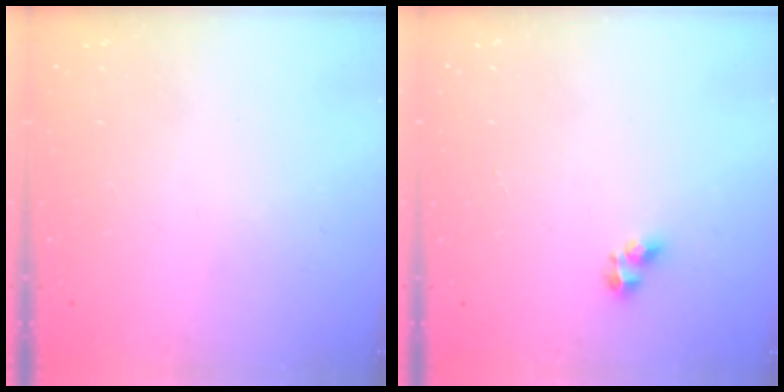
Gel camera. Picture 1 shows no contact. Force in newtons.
{"total": 3.7, "press": 3.7, "slide": 0.3}